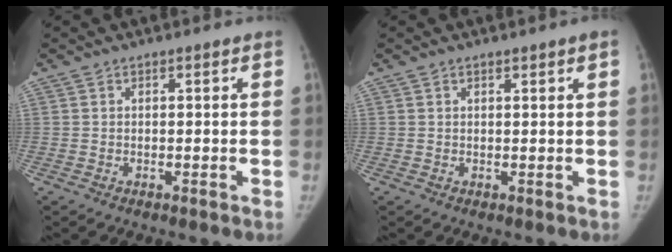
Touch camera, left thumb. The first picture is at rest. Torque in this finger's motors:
{"motor_torque": [-0.23, -0.05, -0.07, -0.01, 0.01]}